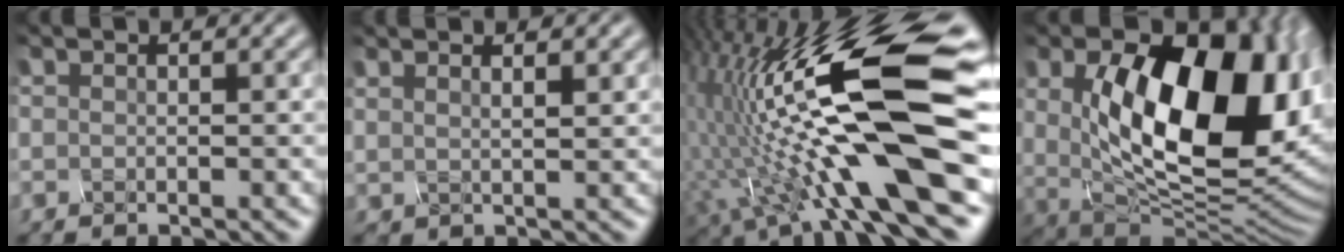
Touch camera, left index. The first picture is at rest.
{"total": 2.5, "force": [1.5, 1.0, 1.7], "torque": [0.002, 0.010, 0.003]}
{"total": 16.4, "force": [0.7, 3.9, 15.9], "torque": [-0.288, 0.010, 0.020]}
{"total": 15.1, "force": [2.0, 8.2, 12.5], "torque": [-0.167, -0.016, 0.035]}